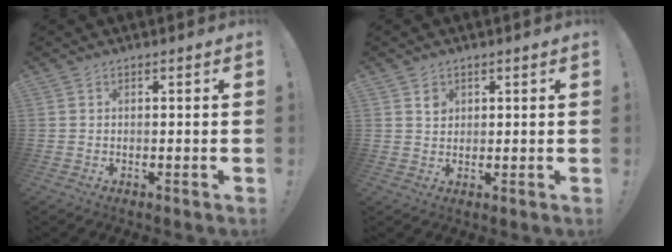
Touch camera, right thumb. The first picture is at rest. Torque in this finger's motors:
{"motor_torque": [-0.10, 0.03, -0.12, -0.03, 0.05]}